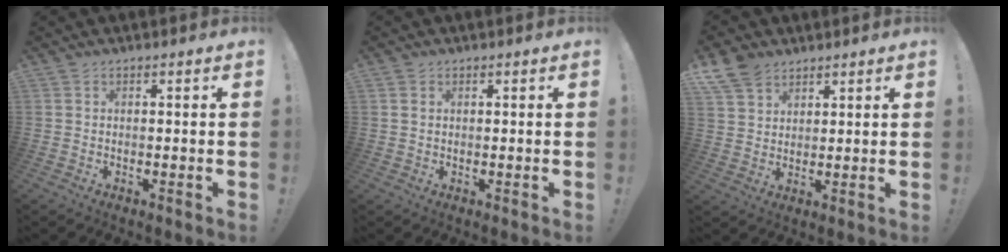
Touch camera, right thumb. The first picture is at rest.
{"total": 0.9, "force": [0.5, 0.7, 0.4], "torque": [-0.011, 0.001, 0.010]}
{"total": 7.9, "force": [5.6, 4.8, 2.6], "torque": [-0.050, -0.029, 0.113]}